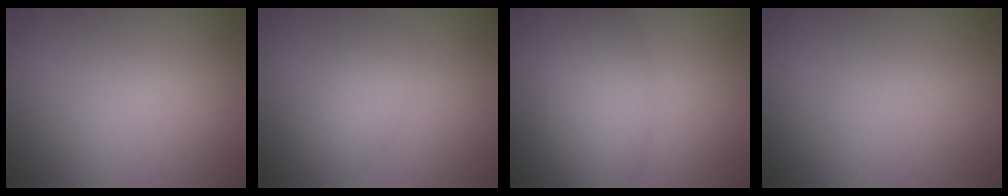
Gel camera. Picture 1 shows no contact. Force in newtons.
{"total": 2.1, "press": 2.1, "slide": 0.0}
{"total": 4.9, "press": 4.9, "slide": 0.1}
{"total": 0.0}